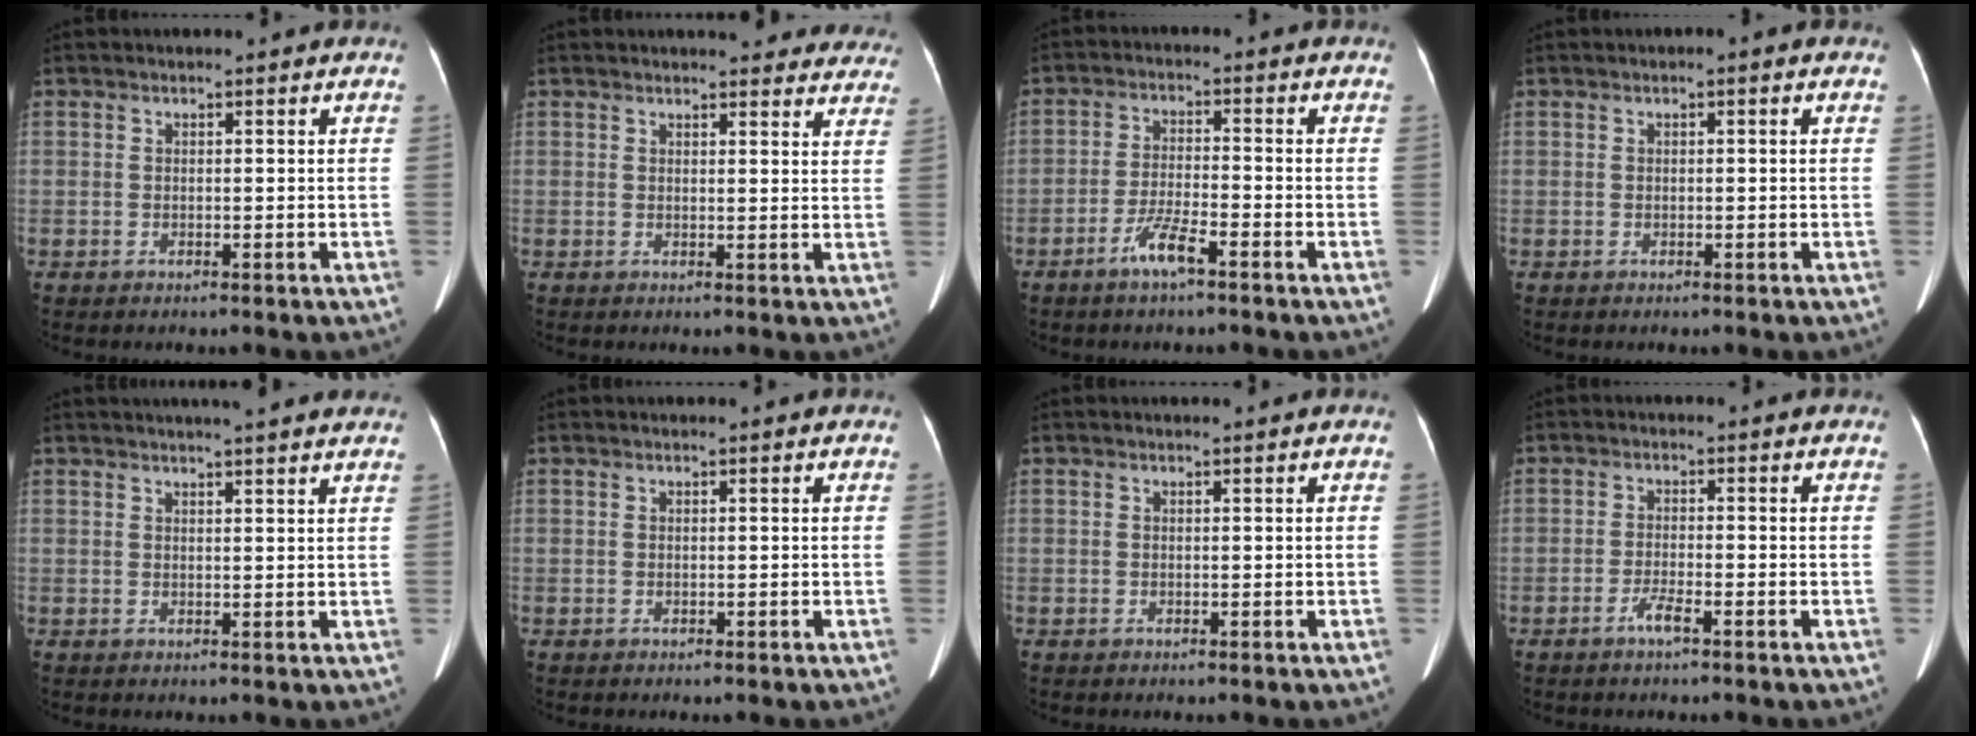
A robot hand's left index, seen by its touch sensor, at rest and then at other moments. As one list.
[{"total": 14.4, "force": [13.4, 3.6, 4.0], "torque": [-0.010, -0.015, 0.130]}, {"total": 4.9, "force": [-3.4, 0.3, 3.5], "torque": [-0.077, -0.006, -0.069]}, {"total": 0.5, "force": [-0.1, 0.2, 0.5], "torque": [-0.008, 0.002, -0.006]}, {"total": 10.1, "force": [8.8, 0.9, 4.9], "torque": [-0.064, 0.023, 0.095]}, {"total": 0.0}, {"total": 0.0}, {"total": 2.4, "force": [-1.7, 0.0, 1.6], "torque": [-0.040, -0.003, -0.036]}]